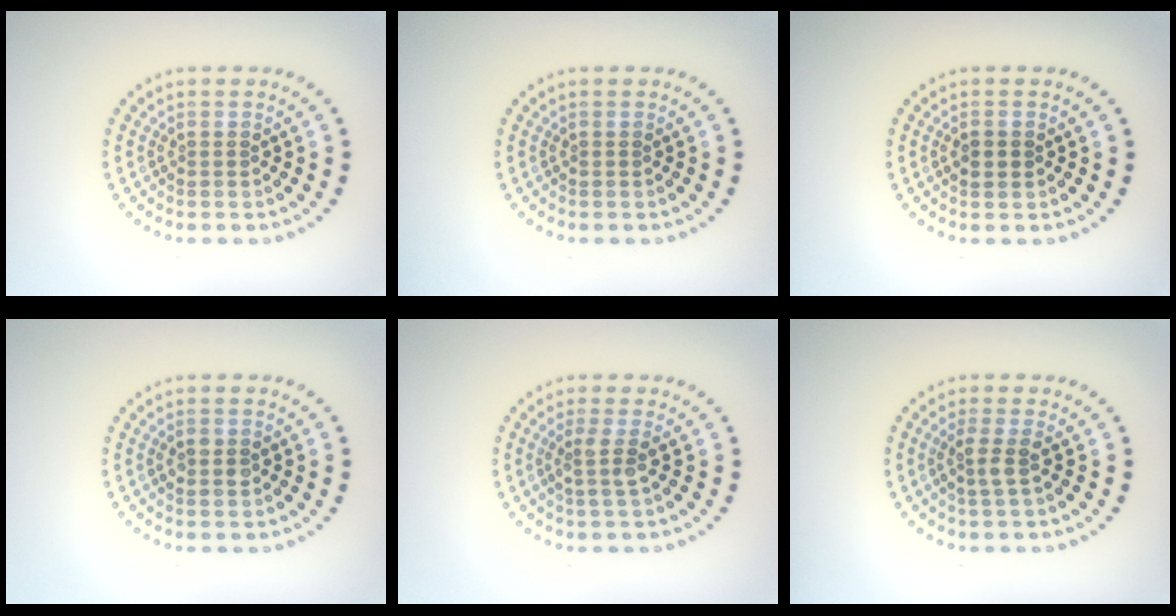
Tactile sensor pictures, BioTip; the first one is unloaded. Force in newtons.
{"total": 0.0}
{"total": 2.0, "press": 2.0, "slide": 0.2}
{"total": 1.0, "press": 1.0, "slide": 0.2}
{"total": 1.8, "press": 1.3, "slide": 1.2}
{"total": 1.7, "press": 1.4, "slide": 1.0}